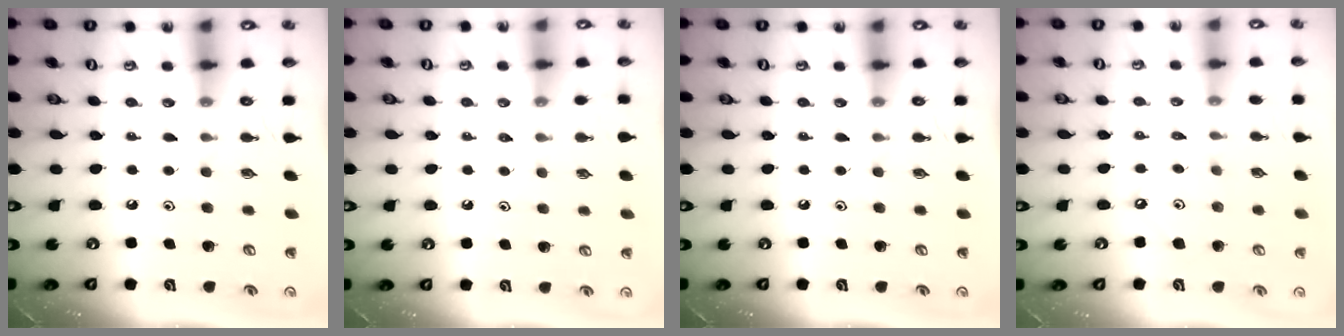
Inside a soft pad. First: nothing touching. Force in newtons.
{"total": 0.9, "press": 0.9, "slide": 0.2}
{"total": 0.0}
{"total": 3.7, "press": 3.7, "slide": 0.1}